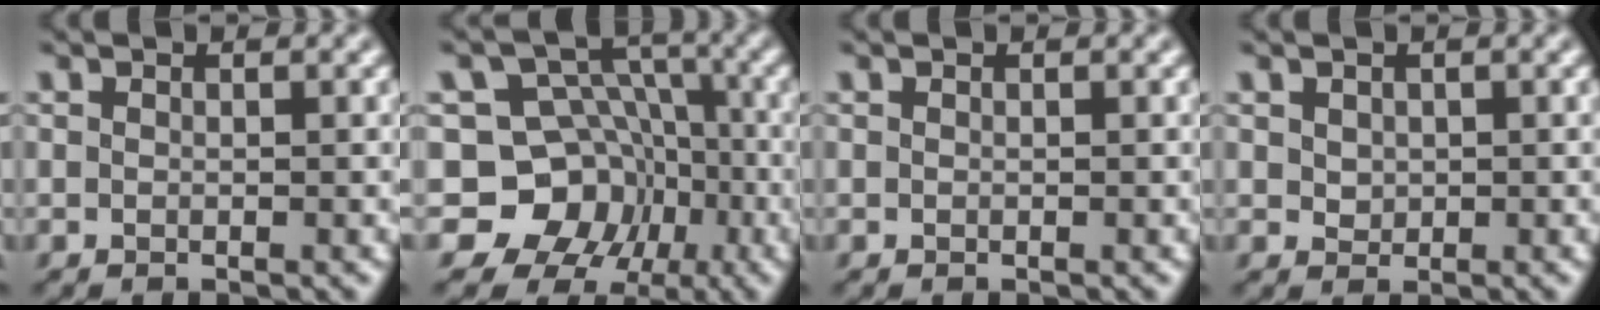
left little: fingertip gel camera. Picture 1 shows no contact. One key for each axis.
{"total": 10.6, "fx": -4.9, "fy": 8.8, "fz": 3.3, "tx": -0.040, "ty": 0.010, "tz": -0.107}
{"total": 0.0}
{"total": 1.0, "fx": 0.1, "fy": 0.8, "fz": 0.5, "tx": -0.014, "ty": -0.003, "tz": 0.003}